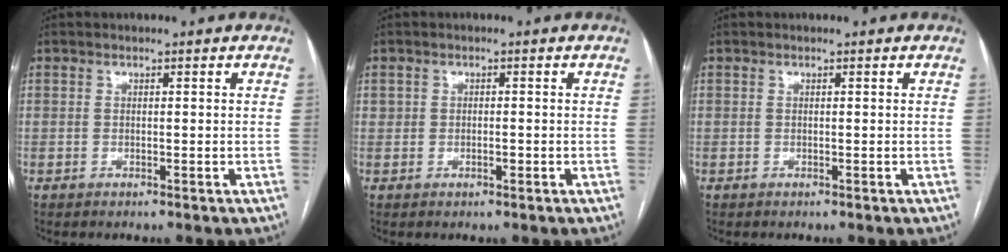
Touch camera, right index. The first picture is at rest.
{"total": 1.2, "force": [-0.2, 0.8, 0.8], "torque": [-0.013, 0.007, 0.002]}
{"total": 0.0}